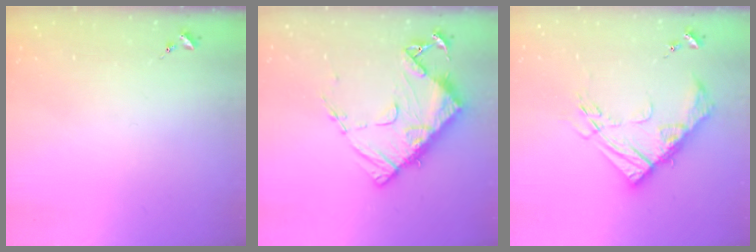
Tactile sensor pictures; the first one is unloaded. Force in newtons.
{"total": 13.3, "press": 13.2, "slide": 1.3}
{"total": 17.2, "press": 17.1, "slide": 1.6}